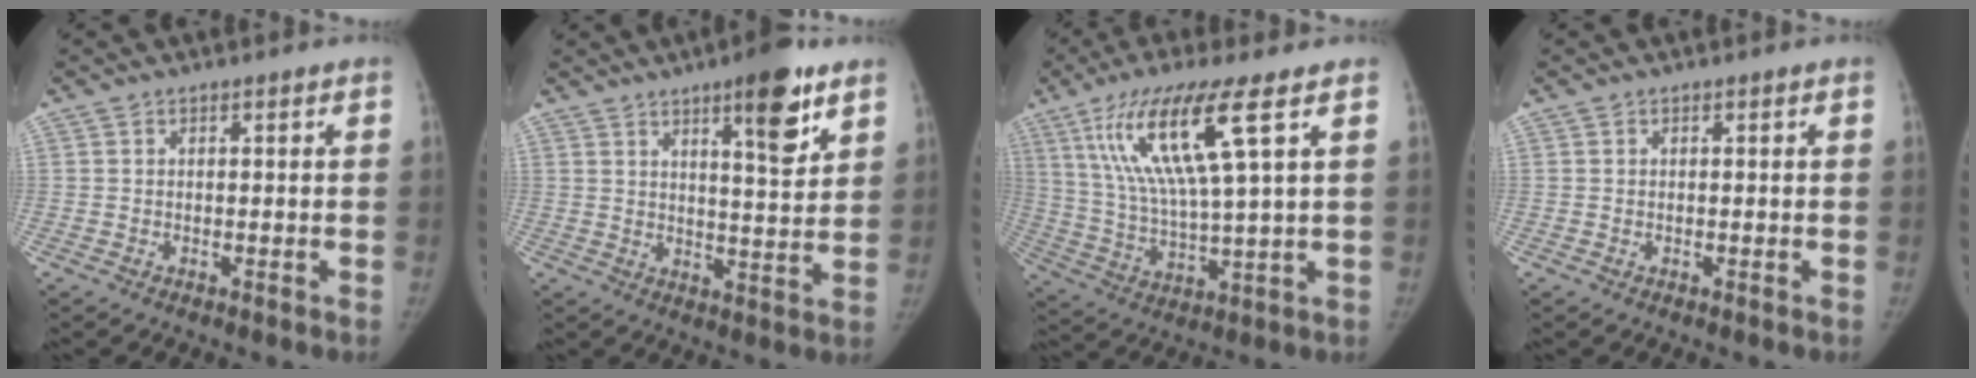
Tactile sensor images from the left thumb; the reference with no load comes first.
{"total": 10.9, "force": [6.4, 2.7, 8.4], "torque": [-0.102, -0.037, 0.091]}
{"total": 16.6, "force": [7.3, 2.2, 14.7], "torque": [-0.302, -0.026, 0.138]}
{"total": 0.0}